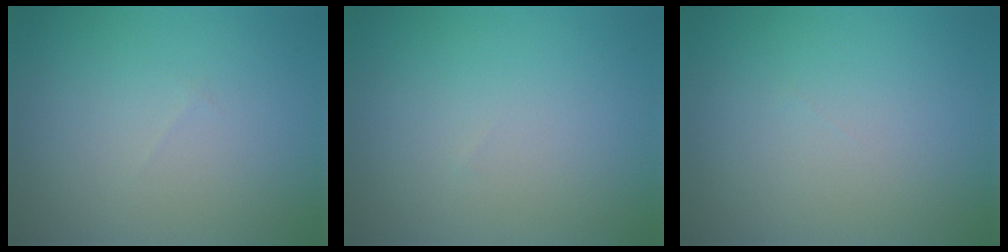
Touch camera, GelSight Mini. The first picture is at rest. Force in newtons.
{"total": 0.0}
{"total": 0.0}